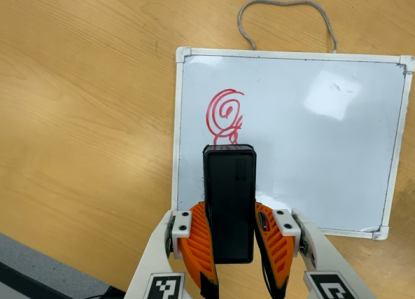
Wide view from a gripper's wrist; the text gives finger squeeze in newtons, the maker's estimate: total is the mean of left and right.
{"total": 8.1, "left": 6.5, "right": 9.6}